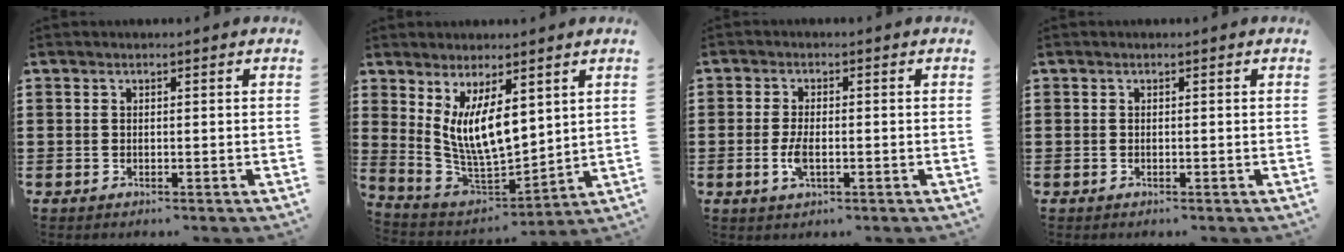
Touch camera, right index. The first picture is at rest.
{"total": 8.3, "force": [3.0, 3.2, 7.1], "torque": [-0.162, -0.021, 0.052]}
{"total": 3.6, "force": [-0.9, 1.4, 3.2], "torque": [-0.079, -0.005, -0.023]}
{"total": 0.0}